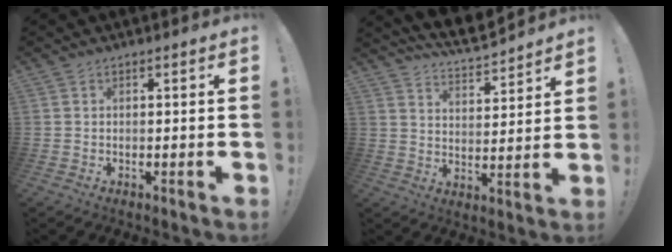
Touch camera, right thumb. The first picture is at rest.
{"total": 8.1, "force": [7.6, 1.4, 2.7], "torque": [-0.060, -0.066, 0.136]}